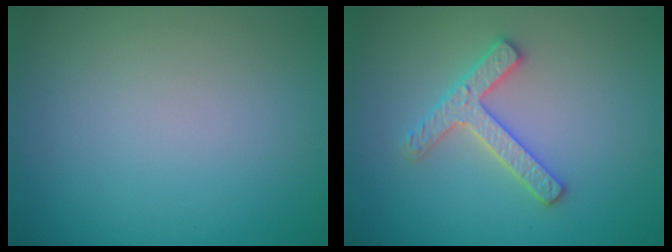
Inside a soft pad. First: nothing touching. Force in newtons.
{"total": 2.9, "press": 2.8, "slide": 0.6}